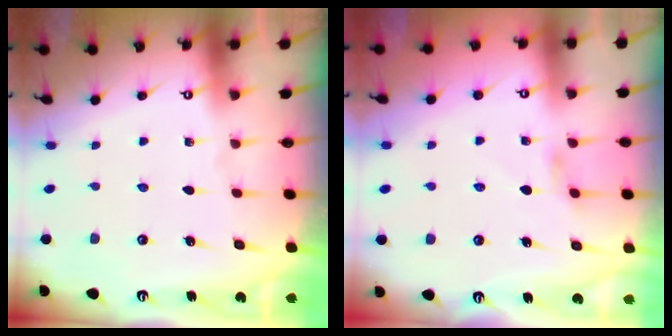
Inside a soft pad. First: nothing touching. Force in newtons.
{"total": 2.7, "press": 2.7, "slide": 0.5}